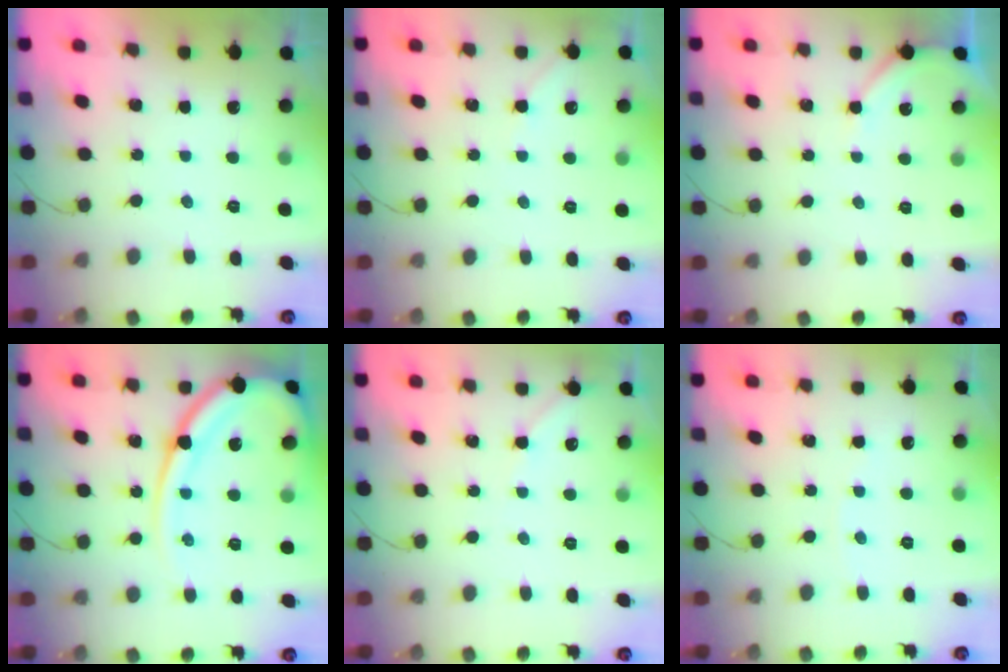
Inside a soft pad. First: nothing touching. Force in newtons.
{"total": 3.0, "press": 2.9, "slide": 0.5}
{"total": 5.1, "press": 5.1, "slide": 0.6}
{"total": 17.4, "press": 17.3, "slide": 1.7}
{"total": 3.5, "press": 3.5, "slide": 0.5}
{"total": 1.5, "press": 1.4, "slide": 0.3}